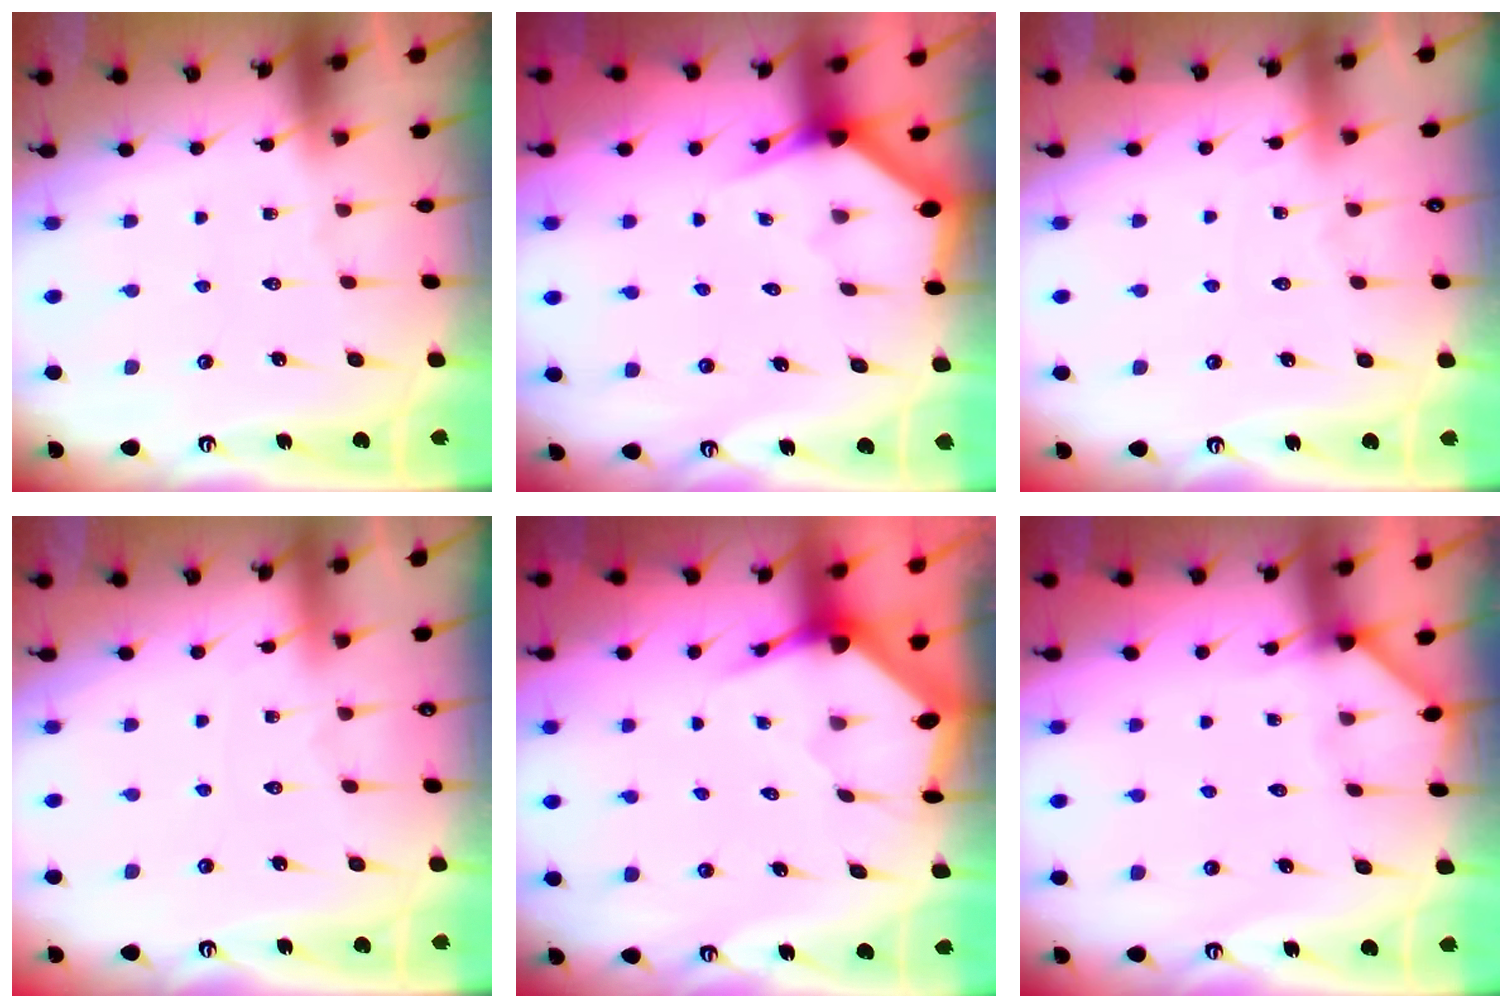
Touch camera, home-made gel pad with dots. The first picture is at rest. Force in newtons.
{"total": 2.8, "press": 2.8, "slide": 0.1}
{"total": 3.0, "press": 2.9, "slide": 0.4}
{"total": 1.4, "press": 1.3, "slide": 0.3}
{"total": 3.5, "press": 3.5, "slide": 0.4}
{"total": 2.7, "press": 2.7, "slide": 0.2}